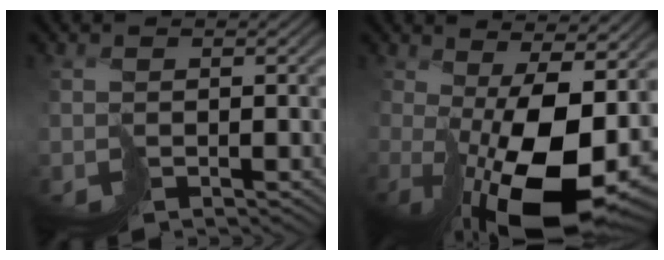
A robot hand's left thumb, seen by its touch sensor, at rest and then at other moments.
{"total": 13.9, "force": [-0.2, 4.8, 13.0], "torque": [-0.192, -0.012, 0.011]}